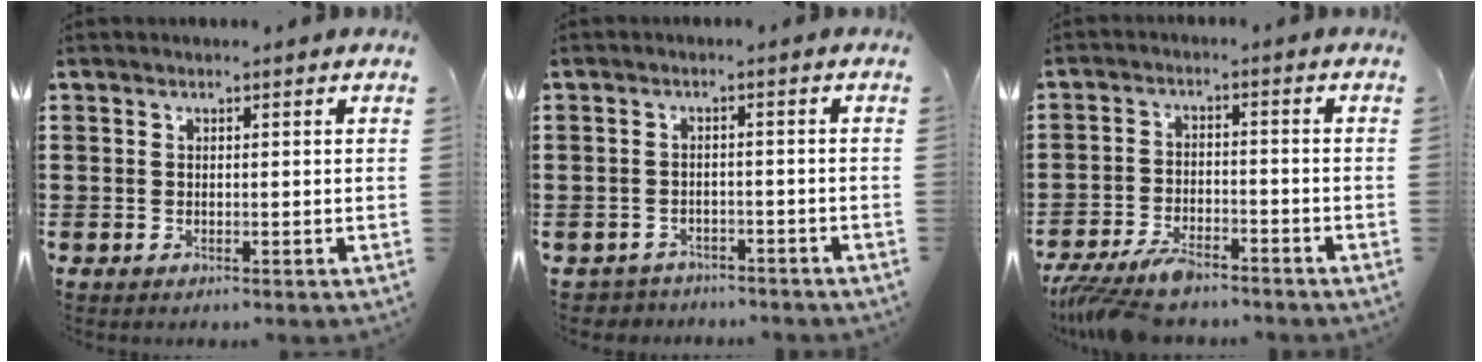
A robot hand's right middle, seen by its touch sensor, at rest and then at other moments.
{"total": 2.4, "force": [-2.4, 0.4, -0.4], "torque": [-0.002, -0.001, -0.054]}
{"total": 5.9, "force": [-5.0, 1.4, 2.6], "torque": [-0.068, -0.004, -0.100]}